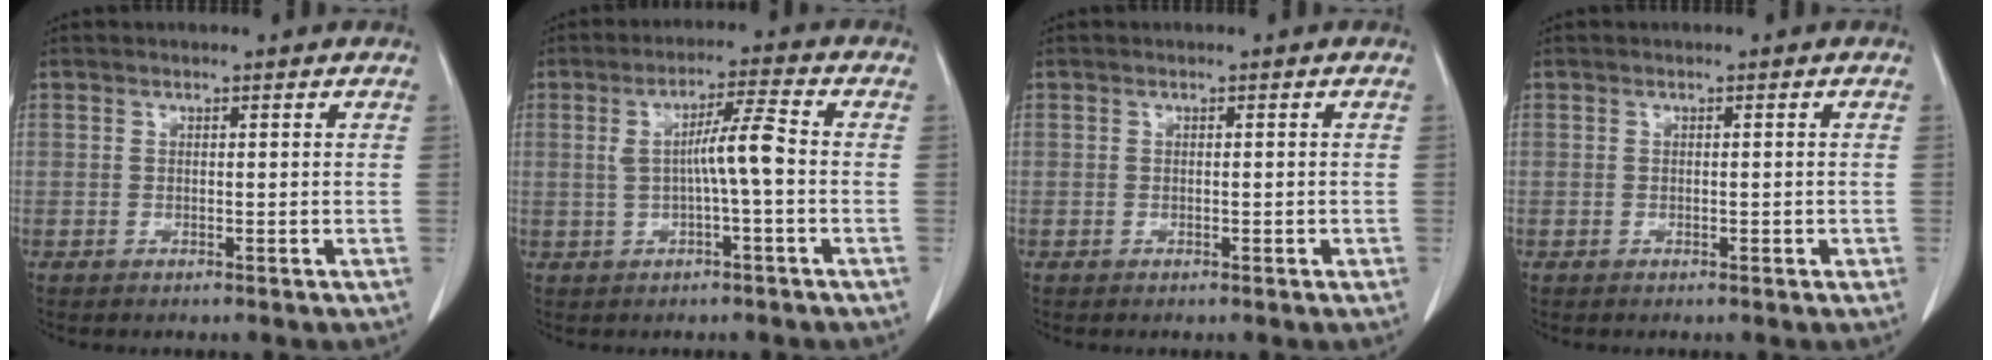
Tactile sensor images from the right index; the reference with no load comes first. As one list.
[{"total": 6.0, "force": [-0.2, -0.1, 6.0], "torque": [-0.103, 0.013, -0.002]}, {"total": 0.6, "force": [-0.2, 0.3, 0.6], "torque": [-0.012, 0.000, -0.001]}, {"total": 0.9, "force": [-0.2, 0.4, 0.7], "torque": [-0.012, 0.001, -0.002]}]